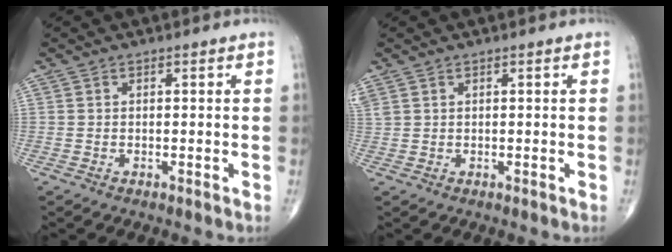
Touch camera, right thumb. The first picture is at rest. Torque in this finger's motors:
{"motor_torque": [0.16, 1.75, 0.36, 0.39, 0.06]}